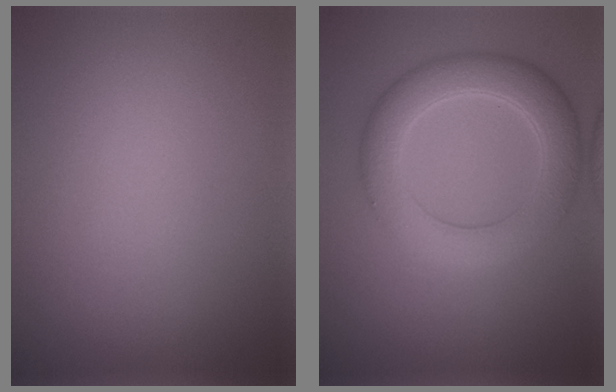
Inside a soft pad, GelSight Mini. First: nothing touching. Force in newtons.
{"total": 5.6, "press": 5.6, "slide": 0.2}